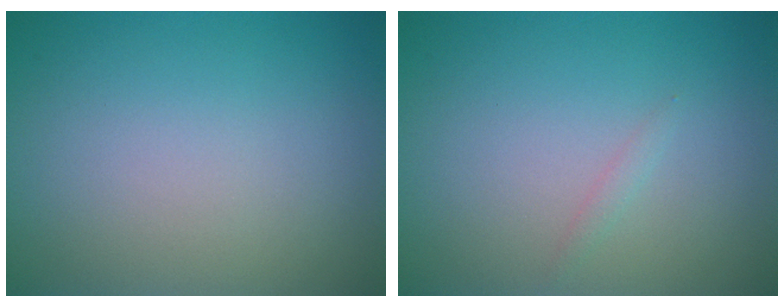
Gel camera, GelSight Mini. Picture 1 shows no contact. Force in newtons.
{"total": 0.6, "press": 0.6, "slide": 0.0}